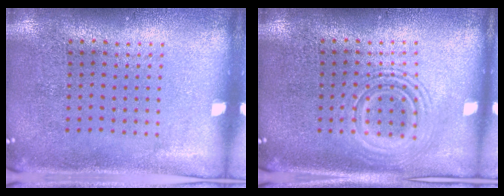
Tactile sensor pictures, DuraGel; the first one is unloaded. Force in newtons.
{"total": 2.6, "press": 2.6, "slide": 0.5}